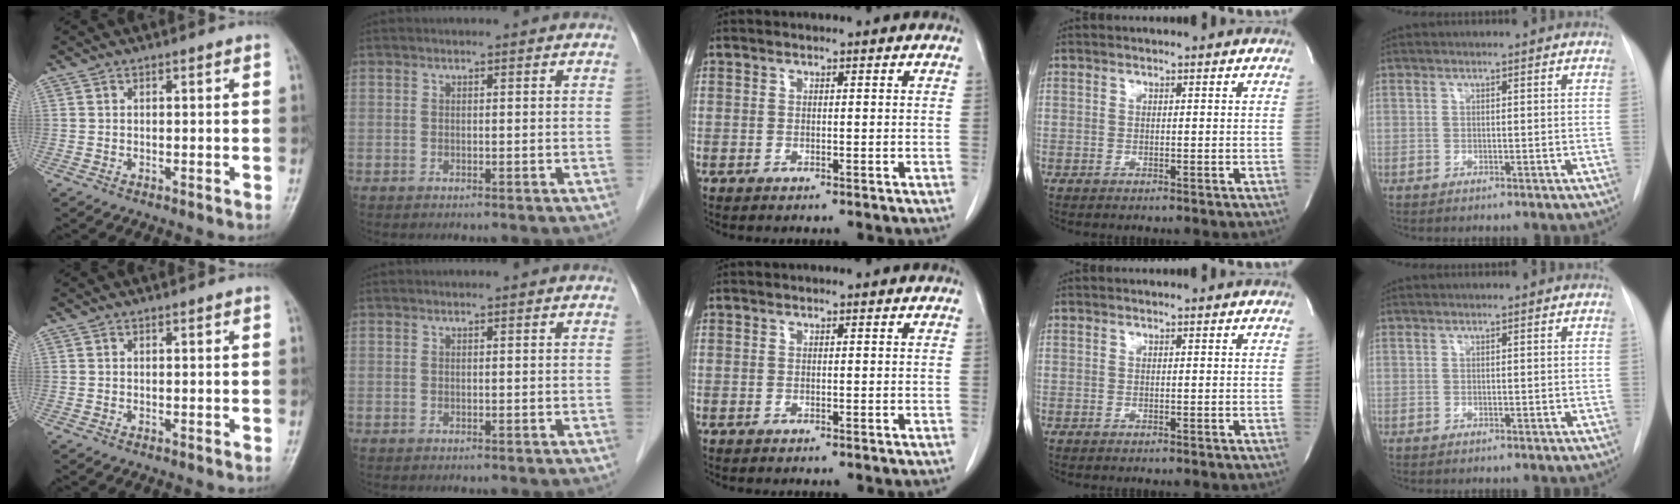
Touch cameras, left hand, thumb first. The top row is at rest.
{}